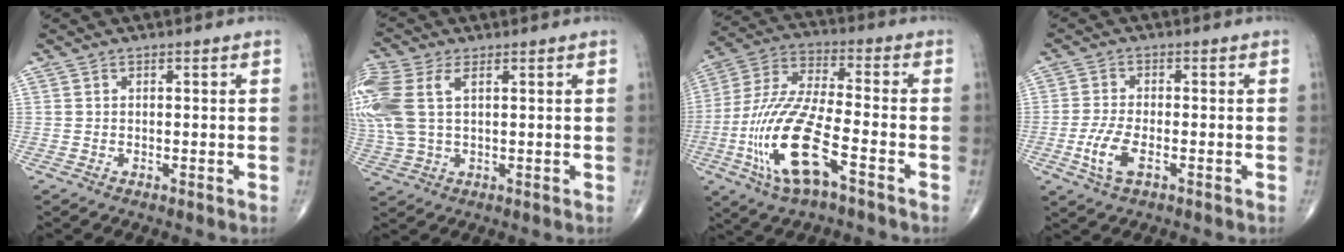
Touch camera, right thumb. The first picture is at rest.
{"total": 13.4, "force": [3.5, 7.6, 10.5], "torque": [-0.291, 0.013, 0.073]}
{"total": 17.5, "force": [-6.7, 5.4, 15.3], "torque": [-0.334, 0.028, -0.122]}
{"total": 5.8, "force": [-2.1, 2.5, 4.8], "torque": [-0.106, 0.005, -0.039]}